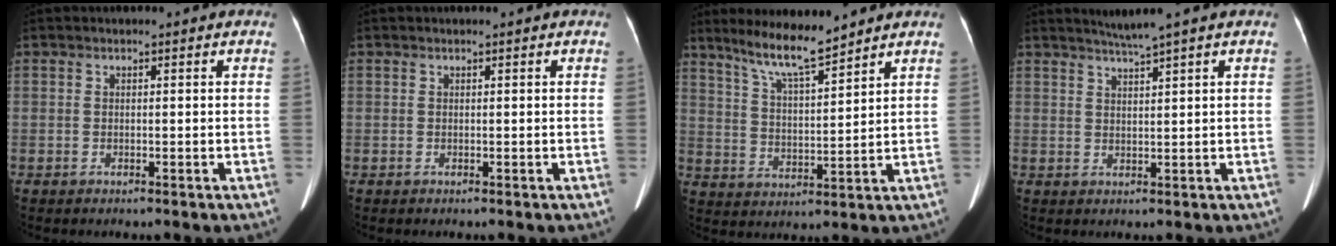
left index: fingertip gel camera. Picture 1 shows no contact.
{"total": 0.0}
{"total": 8.4, "force": [7.1, 0.0, 4.3], "torque": [-0.084, -0.002, 0.134]}
{"total": 3.0, "force": [2.4, -1.2, 1.4], "torque": [-0.030, -0.002, 0.050]}